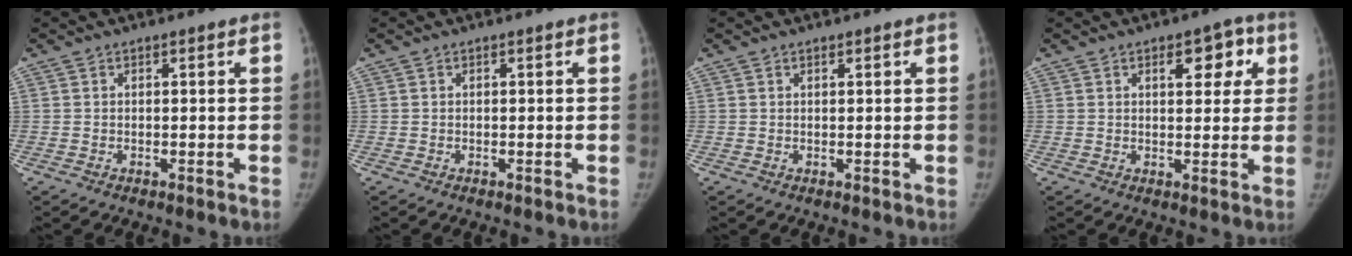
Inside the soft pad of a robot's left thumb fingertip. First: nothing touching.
{"total": 0.0}
{"total": 0.6, "force": [0.4, 0.2, 0.3], "torque": [-0.006, -0.002, 0.007]}
{"total": 6.8, "force": [2.8, 3.6, 5.0], "torque": [-0.031, -0.006, 0.032]}